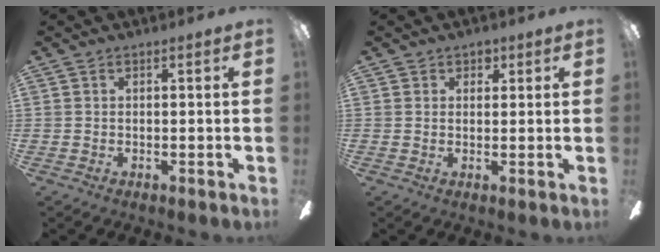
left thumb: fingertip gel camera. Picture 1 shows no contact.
{"total": 2.3, "force": [1.4, 1.8, 0.4], "torque": [0.005, -0.003, 0.023]}